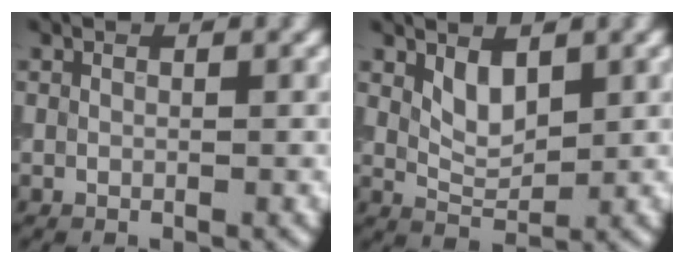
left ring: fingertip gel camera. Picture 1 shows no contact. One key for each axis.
{"total": 2.3, "fx": 1.2, "fy": 1.2, "fz": 1.6, "tx": -0.032, "ty": -0.006, "tz": 0.028}